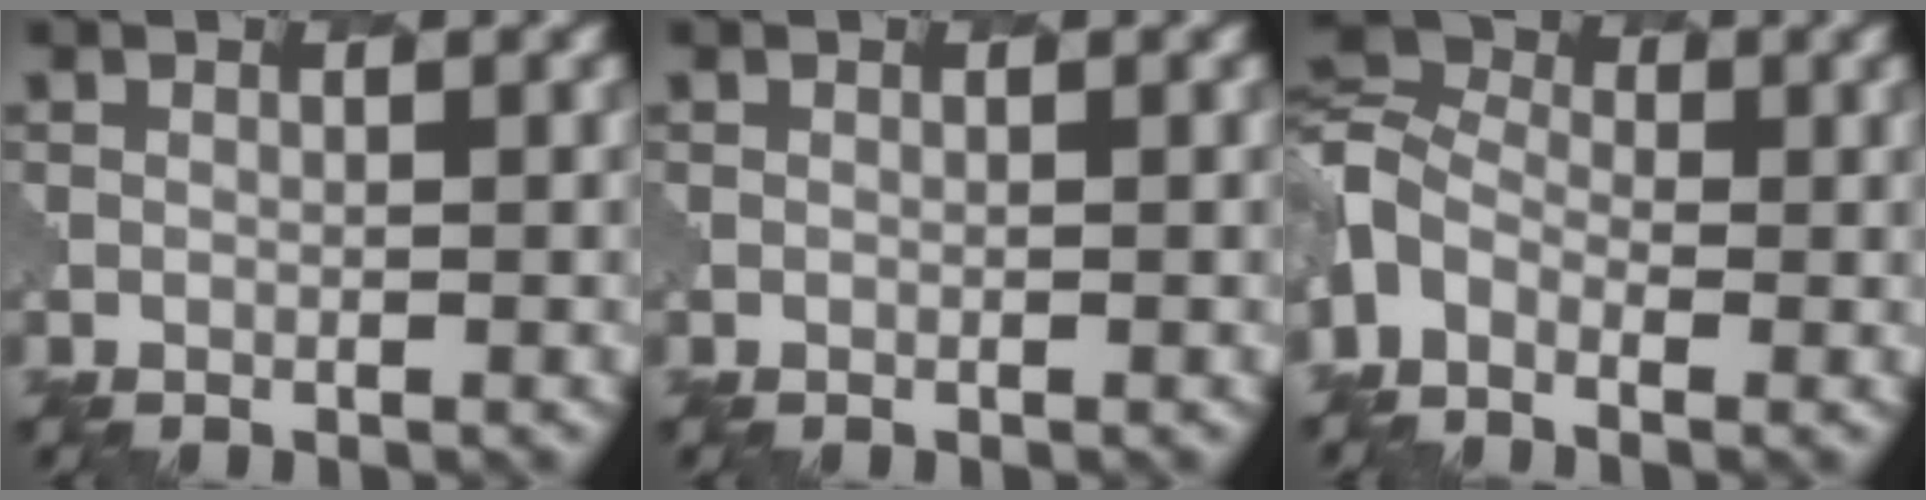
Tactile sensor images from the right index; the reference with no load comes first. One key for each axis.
{"total": 0.0}
{"total": 5.4, "fx": -1.5, "fy": 3.8, "fz": 3.6, "tx": -0.078, "ty": 0.003, "tz": -0.048}